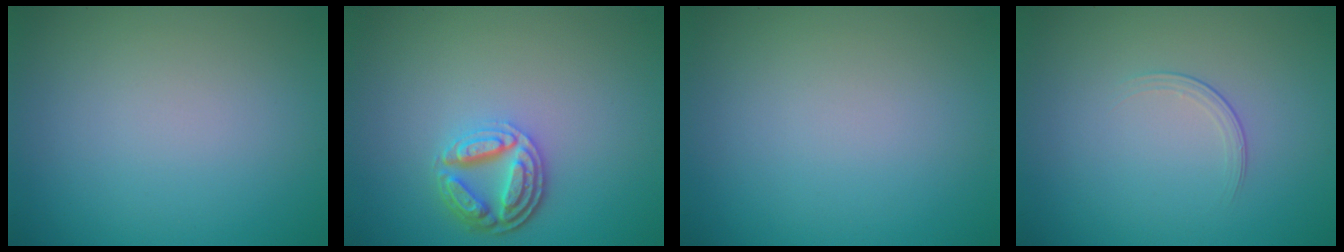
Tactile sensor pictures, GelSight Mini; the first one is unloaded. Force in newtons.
{"total": 4.0, "press": 3.2, "slide": 2.5}
{"total": 0.0}
{"total": 1.3, "press": 0.5, "slide": 1.2}